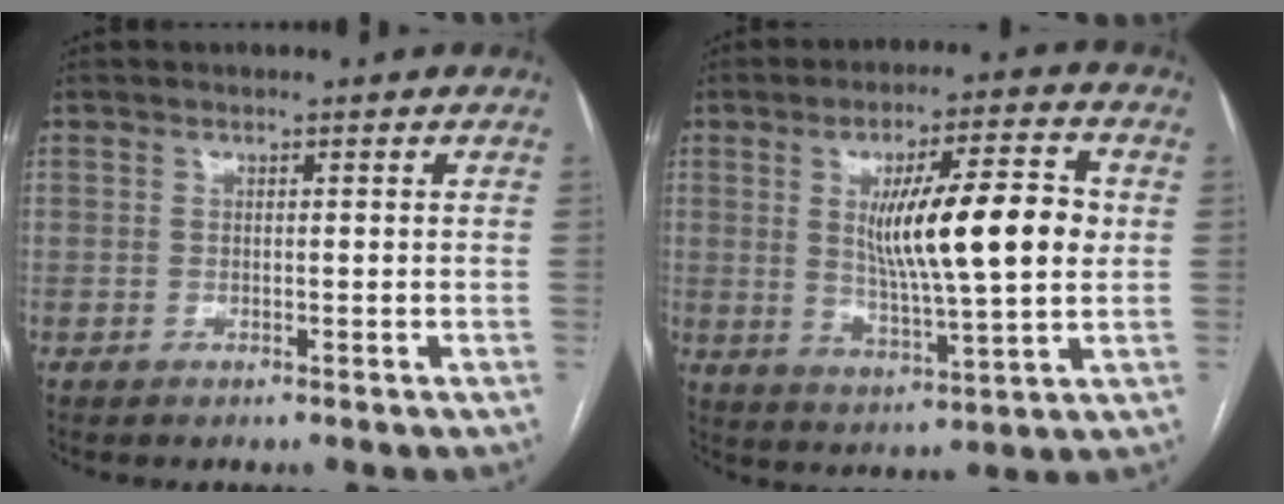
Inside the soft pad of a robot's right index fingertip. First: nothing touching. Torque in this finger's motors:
{"motor_torque": [1.22, 0.08, 0.93, 0.21]}